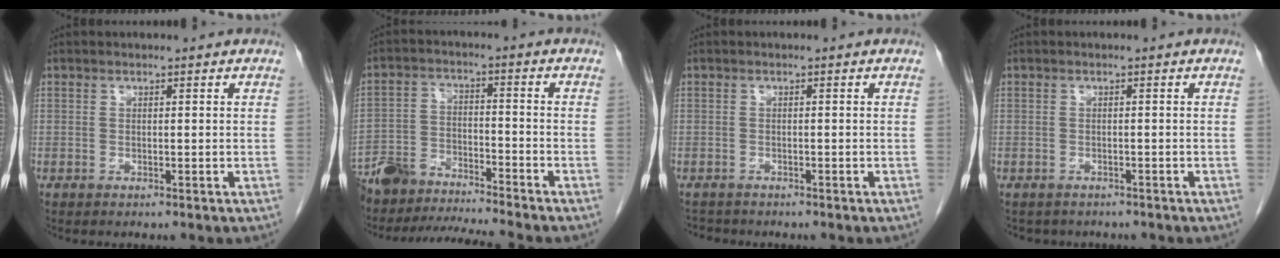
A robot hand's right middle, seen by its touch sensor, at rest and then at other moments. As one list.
[{"total": 9.9, "force": [-9.6, -0.5, 2.1], "torque": [-0.039, 0.007, -0.176]}, {"total": 2.0, "force": [-1.8, 0.8, 0.1], "torque": [-0.005, -0.004, -0.027]}, {"total": 3.3, "force": [-2.8, 1.6, 0.4], "torque": [-0.007, 0.002, -0.034]}]